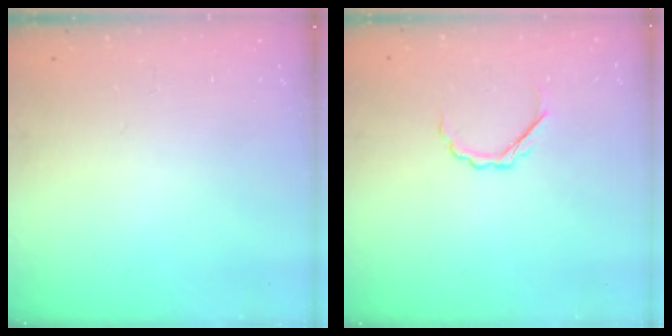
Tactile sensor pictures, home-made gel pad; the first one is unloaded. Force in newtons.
{"total": 3.3, "press": 3.2, "slide": 1.1}